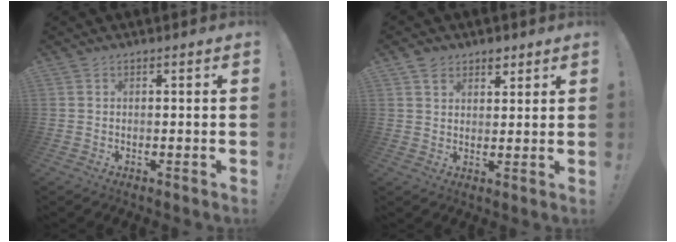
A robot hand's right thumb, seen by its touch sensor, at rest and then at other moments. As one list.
[{"total": 4.9, "force": [3.3, 3.4, 1.2], "torque": [-0.013, -0.018, 0.060]}]